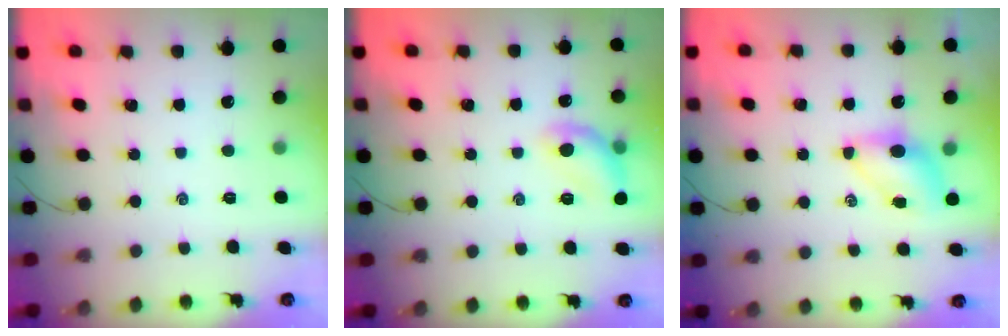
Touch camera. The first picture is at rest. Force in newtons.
{"total": 10.2, "press": 10.2, "slide": 0.4}
{"total": 5.7, "press": 5.6, "slide": 1.0}